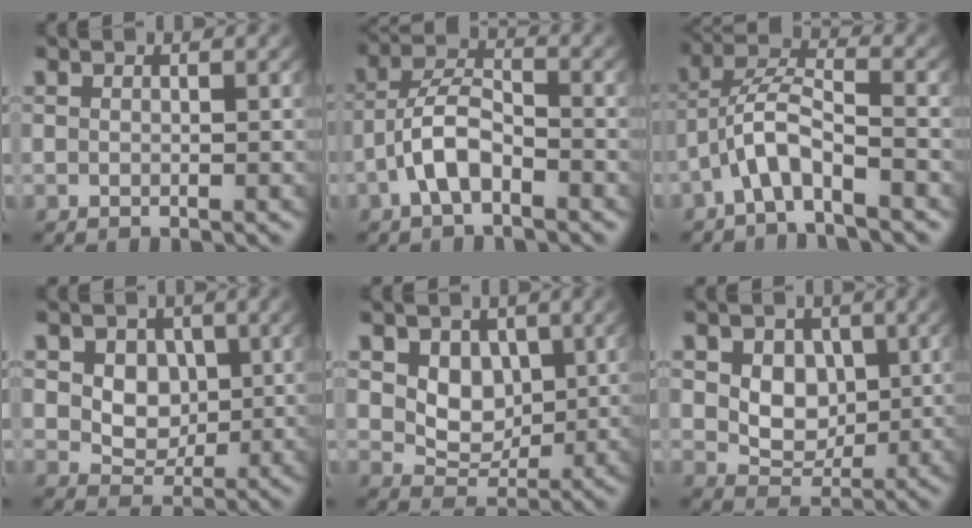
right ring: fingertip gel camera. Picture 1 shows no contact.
{"total": 4.6, "force": [-1.9, 2.8, 3.2], "torque": [-0.065, -0.015, -0.032]}
{"total": 5.0, "force": [-1.1, 3.1, 3.7], "torque": [-0.082, -0.007, -0.028]}
{"total": 6.0, "force": [1.6, 4.9, 2.9], "torque": [-0.055, -0.018, 0.036]}
{"total": 5.4, "force": [1.5, 4.2, 3.1], "torque": [-0.054, -0.018, 0.036]}
{"total": 5.4, "force": [1.4, 4.3, 3.0], "torque": [-0.050, -0.018, 0.035]}